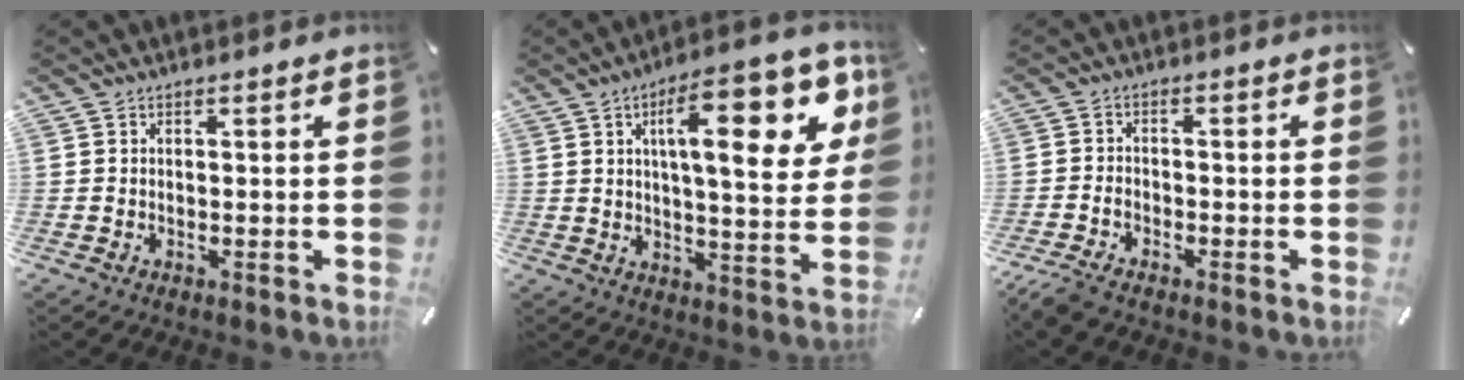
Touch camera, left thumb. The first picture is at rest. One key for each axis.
{"total": 19.9, "fx": 7.9, "fy": 6.9, "fz": 16.9, "tx": -0.245, "ty": -0.020, "tz": 0.113}
{"total": 3.0, "fx": -2.4, "fy": 1.1, "fz": 1.5, "tx": -0.037, "ty": 0.009, "tz": -0.049}